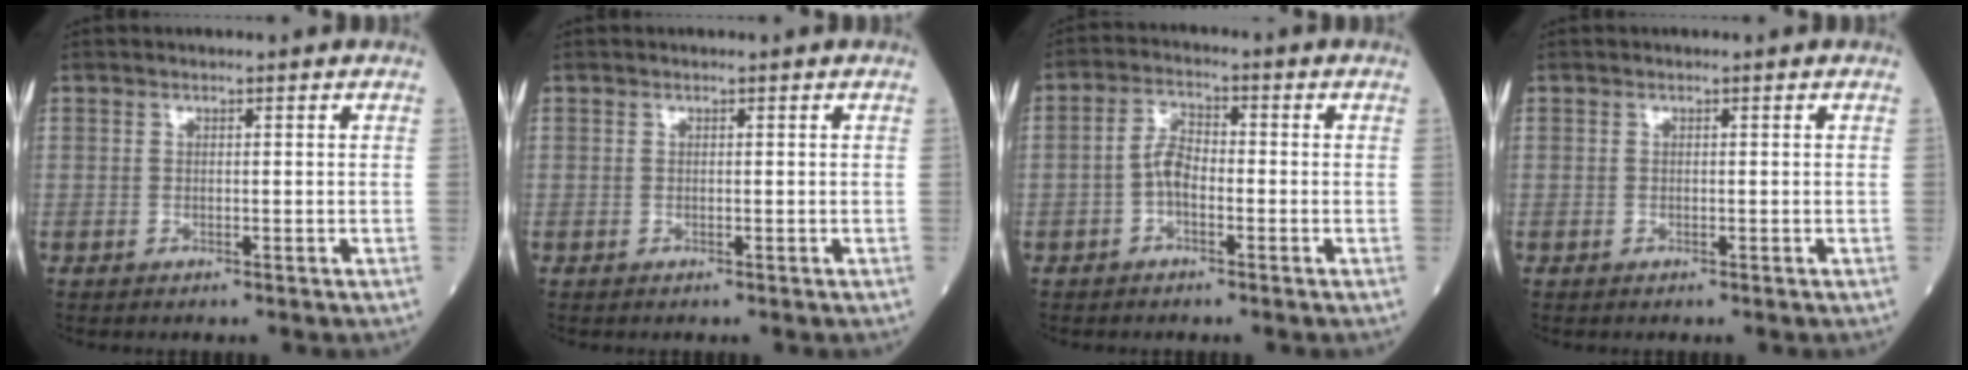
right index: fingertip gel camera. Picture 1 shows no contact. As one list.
[{"total": 0.0}, {"total": 4.0, "force": [-1.1, 1.8, 3.3], "torque": [-0.063, 0.010, -0.026]}, {"total": 0.0}]